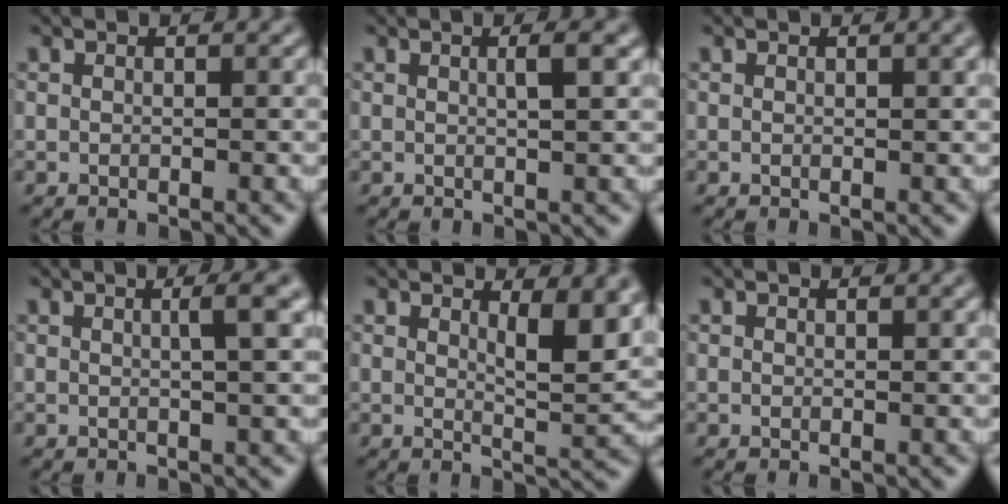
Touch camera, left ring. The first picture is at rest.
{"total": 2.0, "force": [0.5, 0.5, 1.8], "torque": [-0.021, 0.006, 0.004]}
{"total": 1.3, "force": [0.7, 0.3, 1.0], "torque": [-0.012, 0.003, 0.009]}
{"total": 2.7, "force": [0.6, 0.6, 2.6], "torque": [-0.030, 0.009, 0.004]}
{"total": 4.5, "force": [1.9, 1.2, 3.8], "torque": [-0.053, -0.008, 0.032]}
{"total": 0.7, "force": [0.4, 0.1, 0.5], "torque": [-0.007, 0.002, 0.006]}